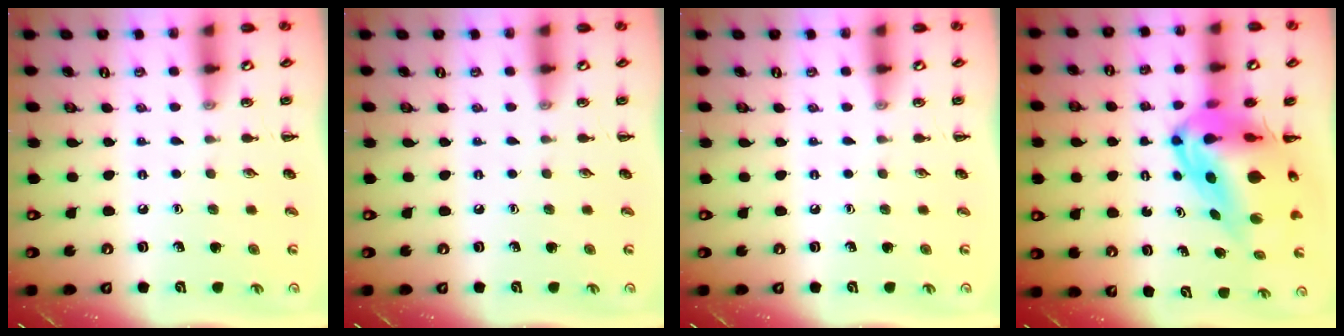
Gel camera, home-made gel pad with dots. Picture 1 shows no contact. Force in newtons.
{"total": 0.0}
{"total": 0.0}
{"total": 12.7, "press": 12.0, "slide": 4.1}